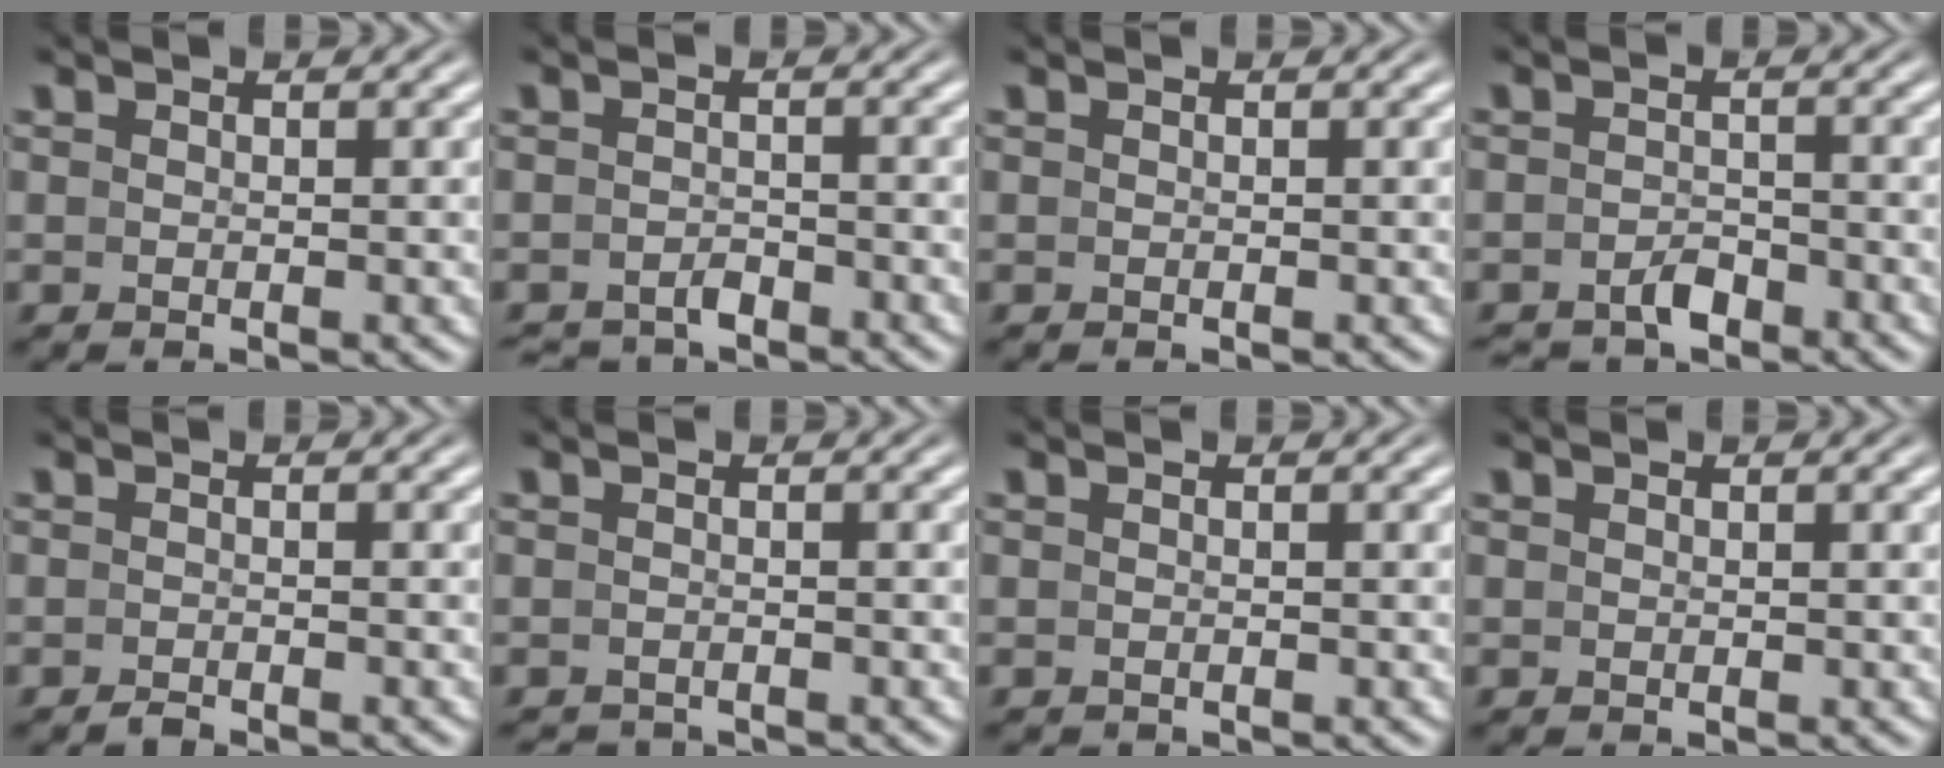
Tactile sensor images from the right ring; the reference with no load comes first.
{"total": 2.7, "force": [-2.7, 0.6, 0.1], "torque": [0.004, -0.011, -0.041]}
{"total": 0.0}
{"total": 2.3, "force": [-2.2, 0.7, 0.3], "torque": [0.001, -0.005, -0.036]}
{"total": 1.3, "force": [-1.2, -0.3, 0.0], "torque": [-0.001, -0.002, -0.021]}
{"total": 2.2, "force": [-2.2, -0.1, -0.2], "torque": [-0.001, -0.013, -0.032]}
{"total": 0.8, "force": [-0.7, -0.2, -0.1], "torque": [-0.005, -0.007, -0.008]}
{"total": 0.0}